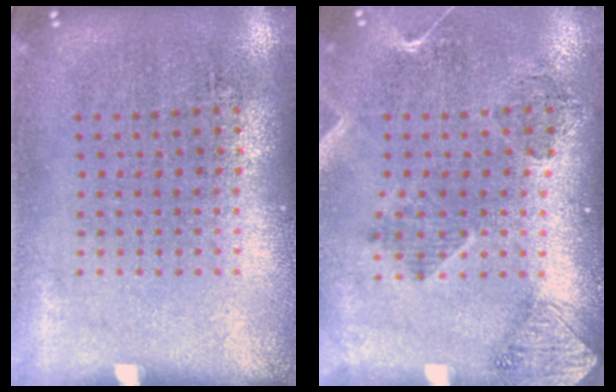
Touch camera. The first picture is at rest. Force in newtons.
{"total": 1.8, "press": 1.6, "slide": 0.8}